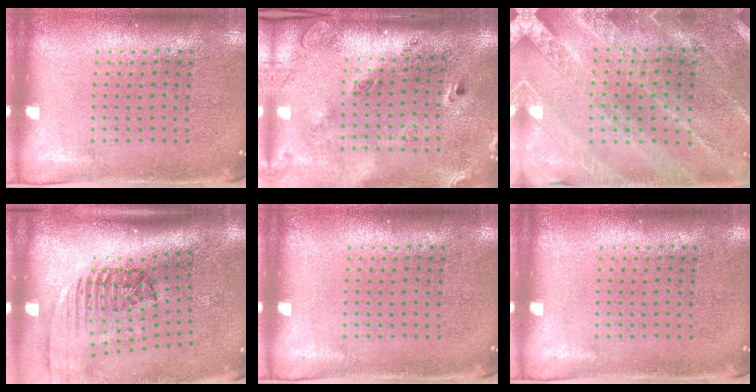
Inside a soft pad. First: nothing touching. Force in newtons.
{"total": 2.9, "press": 2.0, "slide": 2.1}
{"total": 1.5, "press": 1.5, "slide": 0.2}
{"total": 2.4, "press": 1.5, "slide": 1.8}
{"total": 0.0}
{"total": 0.0}